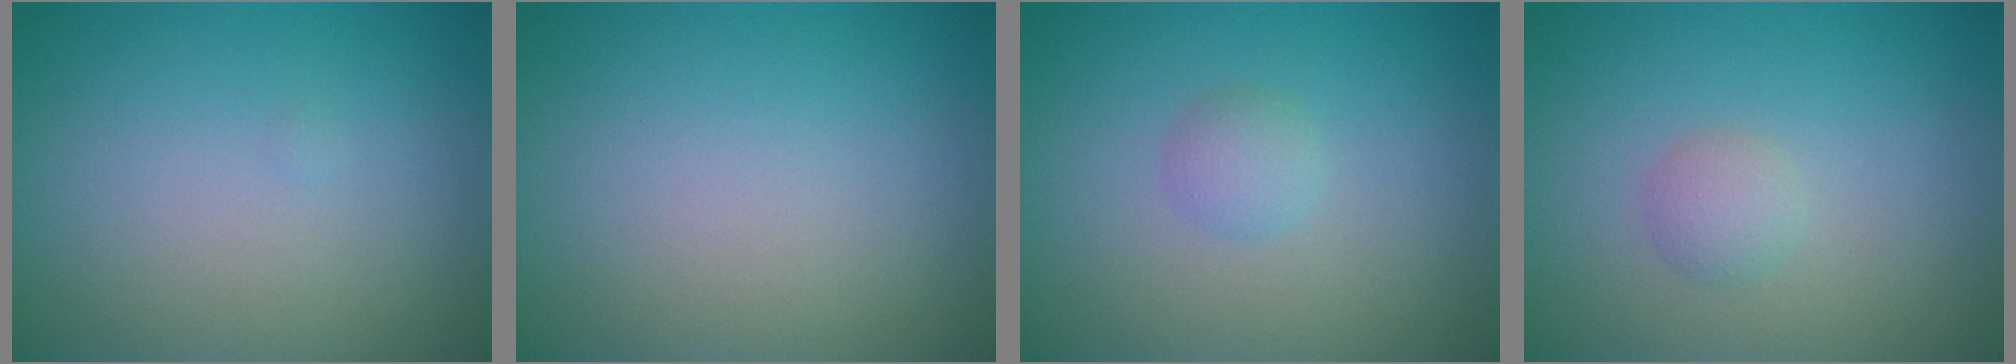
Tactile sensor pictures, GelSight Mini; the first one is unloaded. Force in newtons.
{"total": 0.0}
{"total": 1.4, "press": 1.4, "slide": 0.0}
{"total": 1.5, "press": 1.4, "slide": 0.1}